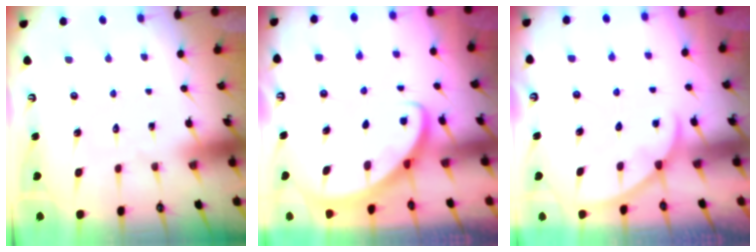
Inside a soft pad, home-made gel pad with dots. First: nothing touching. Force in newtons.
{"total": 2.8, "press": 2.8, "slide": 0.2}
{"total": 3.2, "press": 3.2, "slide": 0.1}